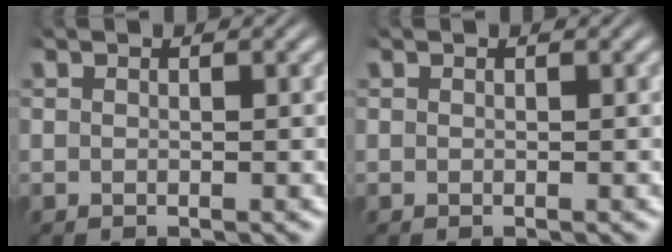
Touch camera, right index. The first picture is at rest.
{"total": 0.0}